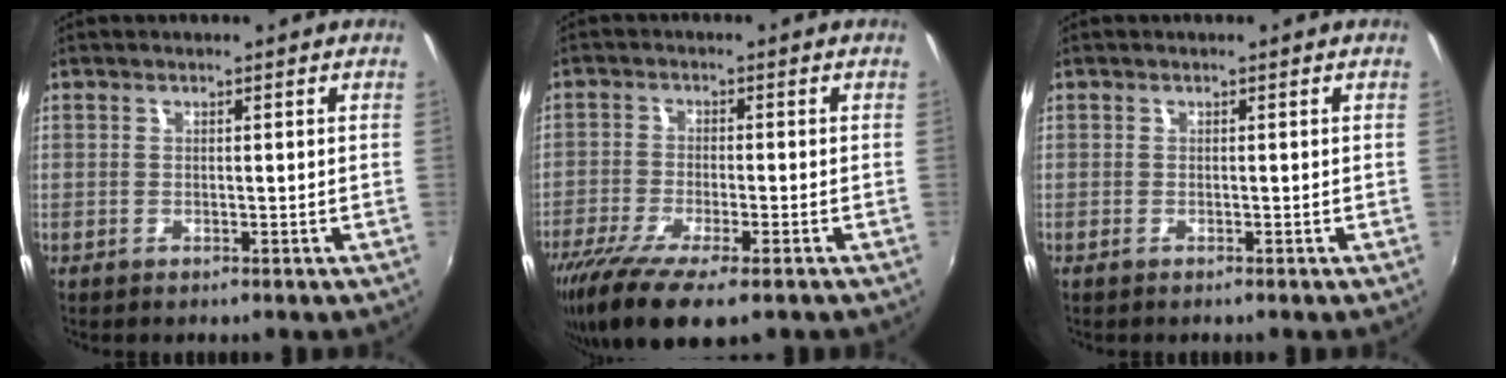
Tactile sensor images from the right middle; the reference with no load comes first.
{"total": 11.7, "force": [-7.9, 2.7, 8.2], "torque": [-0.175, -0.041, -0.138]}
{"total": 0.0}